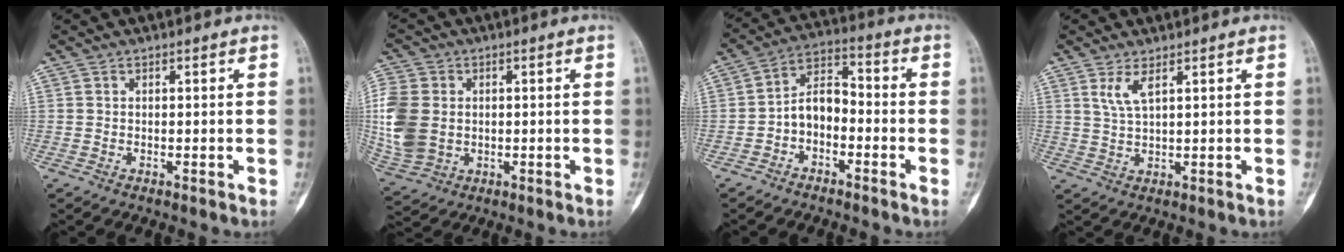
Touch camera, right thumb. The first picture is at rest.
{"total": 13.3, "force": [0.2, 10.2, 8.5], "torque": [-0.209, -0.003, 0.014]}
{"total": 7.3, "force": [-2.5, 4.6, 5.1], "torque": [-0.076, 0.042, -0.056]}
{"total": 2.4, "force": [2.0, 0.8, 1.0], "torque": [-0.037, -0.005, 0.047]}